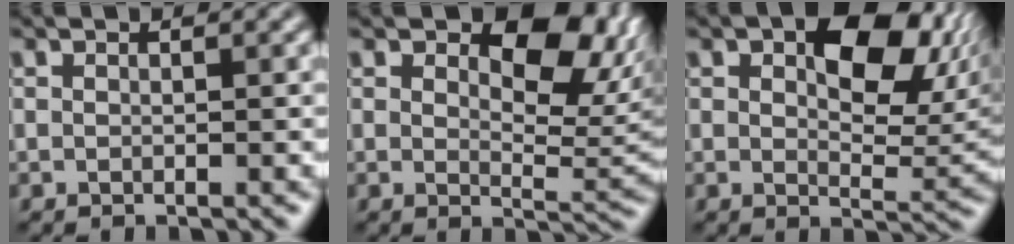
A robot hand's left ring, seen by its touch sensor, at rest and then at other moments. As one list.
[{"total": 8.4, "force": [4.0, 4.3, 6.0], "torque": [-0.078, -0.002, 0.060]}, {"total": 10.5, "force": [4.3, 5.2, 8.1], "torque": [-0.102, 0.001, 0.069]}]